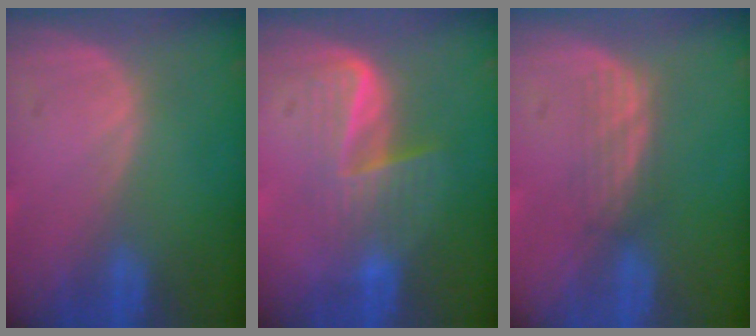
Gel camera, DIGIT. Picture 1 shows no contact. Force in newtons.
{"total": 7.0, "press": 5.7, "slide": 4.0}
{"total": 2.9, "press": 2.6, "slide": 1.4}